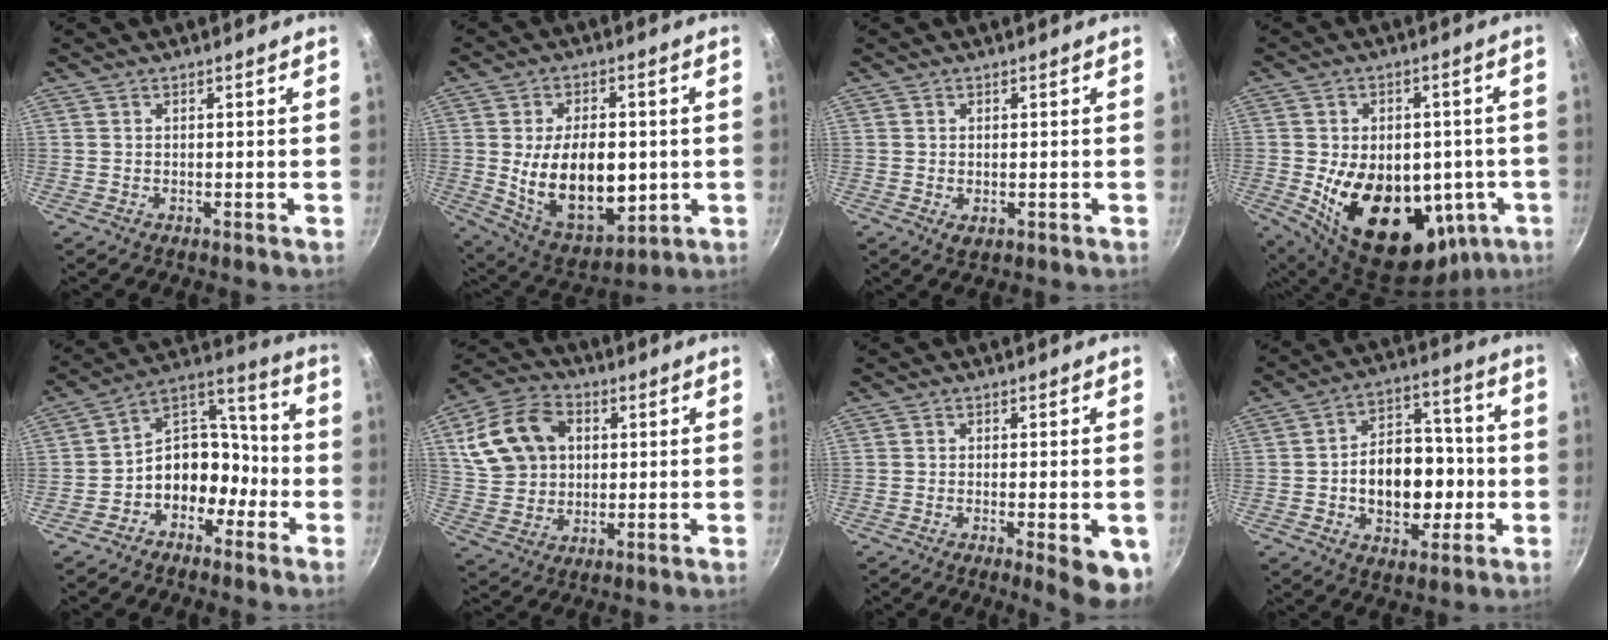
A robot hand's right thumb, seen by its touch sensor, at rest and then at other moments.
{"total": 18.7, "force": [-0.9, 11.4, 14.9], "torque": [-0.213, -0.017, 0.004]}
{"total": 1.8, "force": [-0.2, 1.2, 1.2], "torque": [-0.019, -0.004, 0.000]}
{"total": 23.7, "force": [-4.6, 15.8, 17.2], "torque": [-0.242, 0.004, -0.042]}
{"total": 12.5, "force": [-4.8, 9.5, 6.6], "torque": [-0.044, 0.082, -0.092]}
{"total": 15.2, "force": [3.8, 11.5, 9.1], "torque": [-0.156, 0.014, 0.069]}
{"total": 8.0, "force": [-2.5, 2.1, 7.3], "torque": [-0.081, 0.000, -0.028]}
{"total": 15.8, "force": [-2.5, 11.1, 11.0], "torque": [-0.120, 0.036, -0.038]}